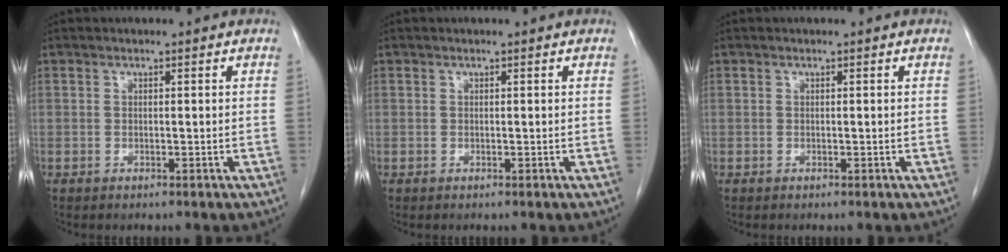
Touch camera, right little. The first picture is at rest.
{"total": 0.0}
{"total": 0.0}